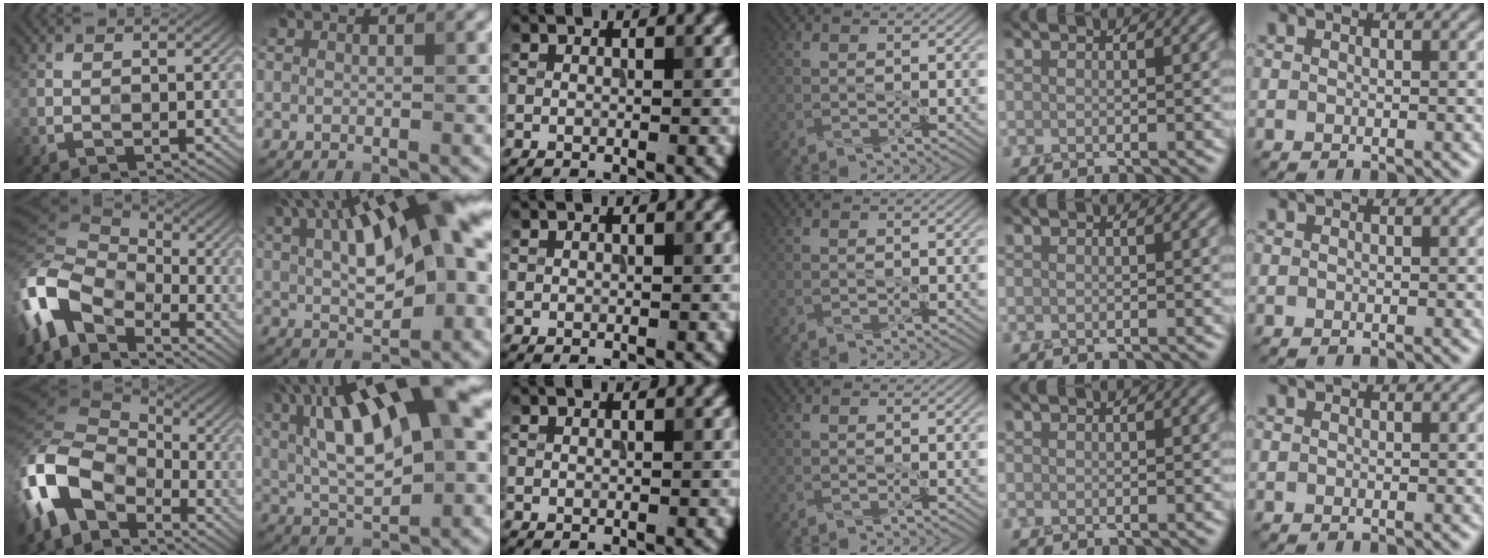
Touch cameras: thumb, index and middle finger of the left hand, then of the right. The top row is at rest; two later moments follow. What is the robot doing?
{"motion": "peel", "object": "sticker"}